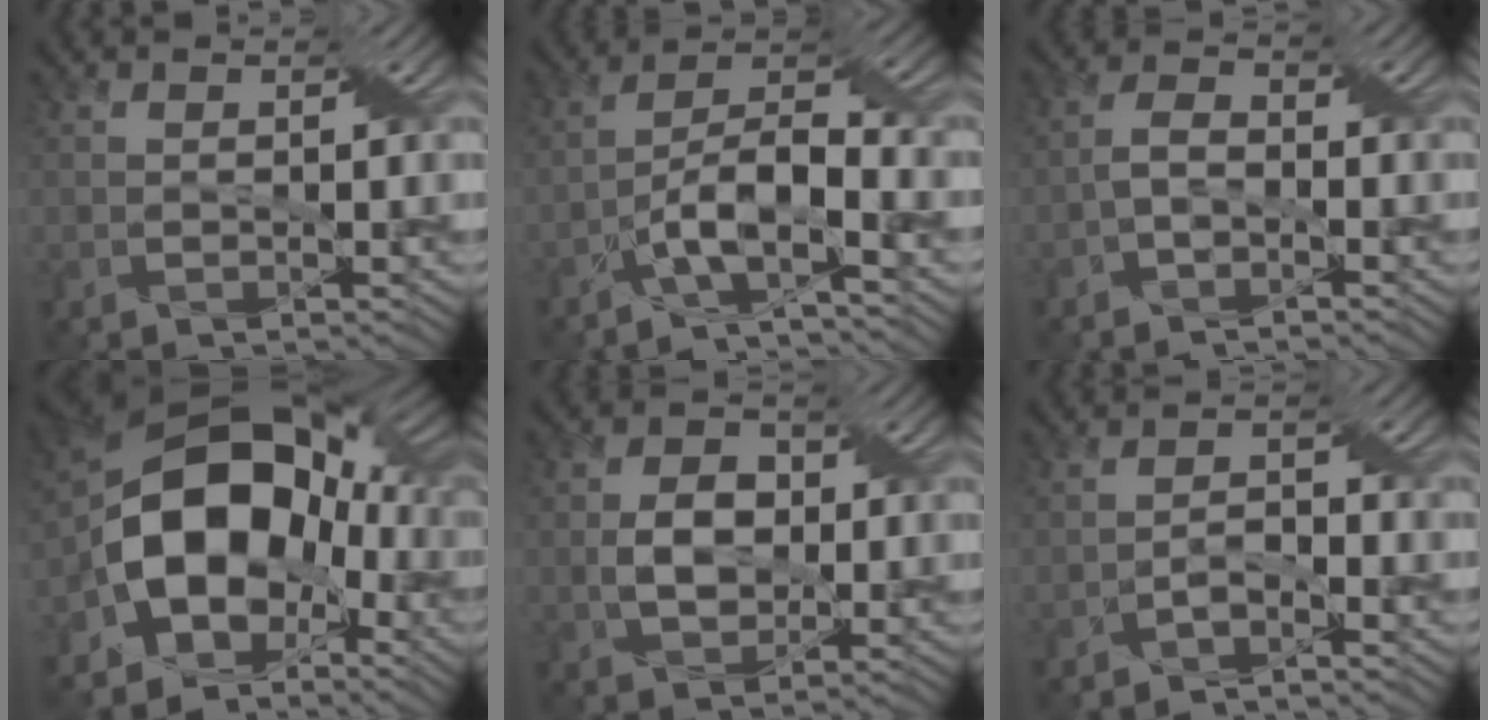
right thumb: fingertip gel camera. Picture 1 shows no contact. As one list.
[{"total": 8.0, "force": [-4.2, 2.2, 6.3], "torque": [-0.109, 0.014, -0.088]}, {"total": 2.7, "force": [-1.4, 1.5, 1.8], "torque": [-0.039, 0.010, -0.035]}, {"total": 16.8, "force": [-4.0, 11.9, 11.1], "torque": [-0.189, -0.006, -0.085]}, {"total": 4.7, "force": [-0.2, 3.5, 3.2], "torque": [-0.062, 0.001, -0.005]}, {"total": 2.1, "force": [-1.7, 0.7, 1.1], "torque": [-0.019, 0.010, -0.036]}]